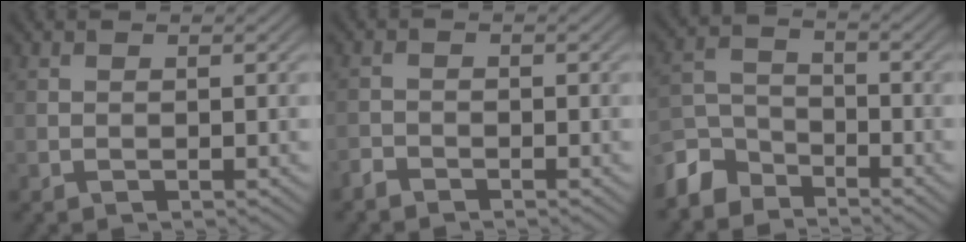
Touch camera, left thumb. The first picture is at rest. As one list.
[{"total": 1.5, "force": [-1.4, 0.5, 0.3], "torque": [-0.006, 0.000, -0.033]}, {"total": 6.2, "force": [-5.0, 3.1, 1.8], "torque": [-0.044, -0.003, -0.119]}]